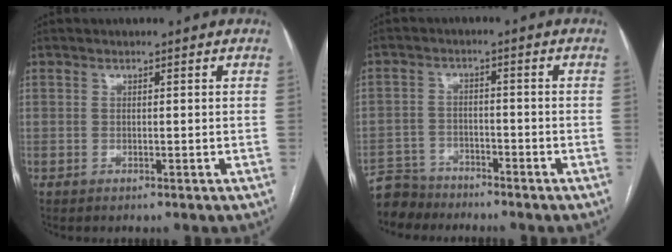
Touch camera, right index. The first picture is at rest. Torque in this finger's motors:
{"motor_torque": [-0.31, -0.17, -1.05, -0.21]}